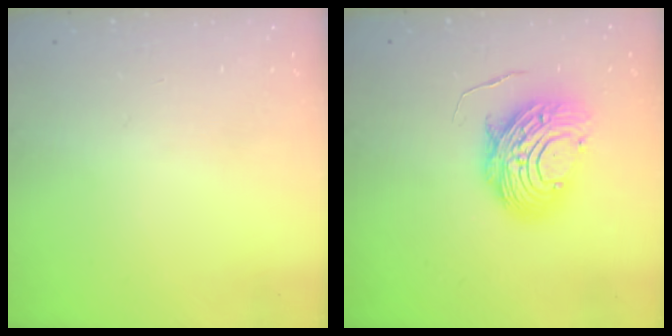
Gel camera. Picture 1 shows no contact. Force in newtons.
{"total": 12.8, "press": 12.7, "slide": 1.1}